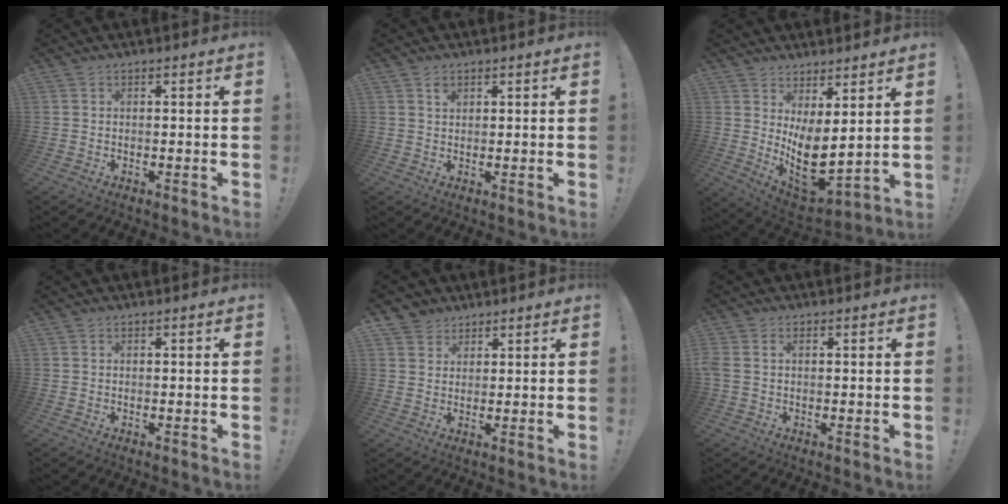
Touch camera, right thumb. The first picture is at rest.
{"total": 1.6, "force": [1.0, 1.0, 0.7], "torque": [-0.006, -0.004, 0.017]}
{"total": 11.4, "force": [1.6, 5.3, 9.9], "torque": [-0.149, -0.047, 0.041]}
{"total": 0.0}
{"total": 4.2, "force": [3.0, 2.9, 0.0], "torque": [-0.003, -0.018, 0.059]}
{"total": 1.9, "force": [0.4, 1.3, 1.3], "torque": [-0.031, 0.006, 0.009]}